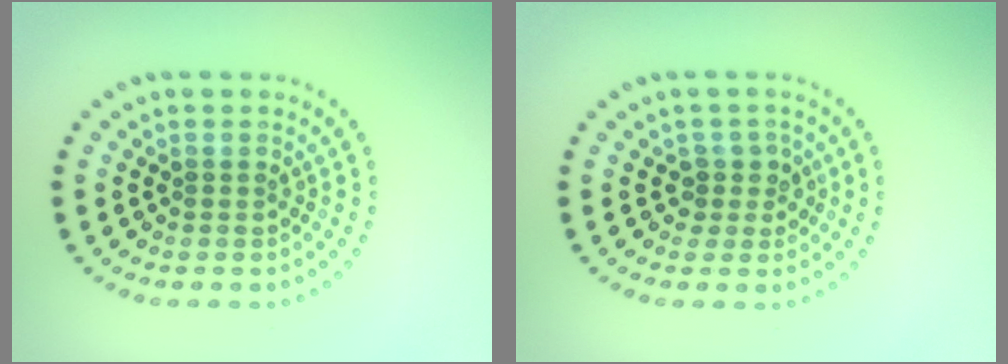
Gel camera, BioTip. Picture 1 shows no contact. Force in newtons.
{"total": 1.9, "press": 1.5, "slide": 1.2}